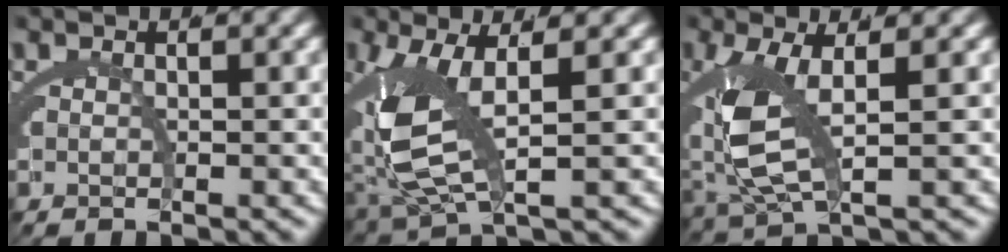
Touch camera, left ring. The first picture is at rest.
{"total": 8.0, "force": [1.2, 3.3, 7.1], "torque": [-0.150, -0.005, 0.031]}
{"total": 6.5, "force": [1.2, 2.2, 6.0], "torque": [-0.128, -0.005, 0.030]}